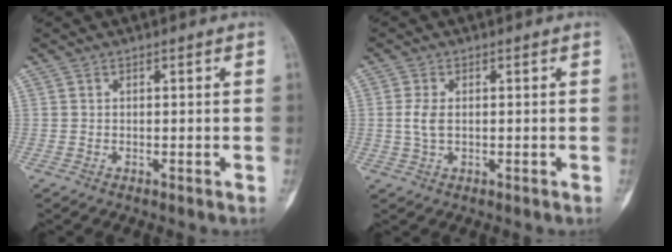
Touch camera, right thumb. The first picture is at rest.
{"total": 3.1, "force": [0.1, 1.7, 2.6], "torque": [-0.060, 0.003, 0.002]}